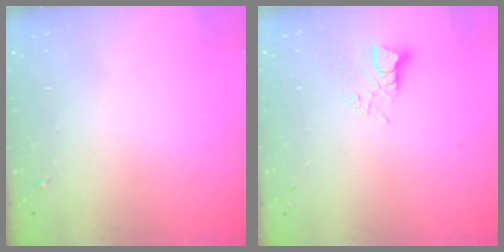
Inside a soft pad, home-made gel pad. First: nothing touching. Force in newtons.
{"total": 3.8, "press": 3.7, "slide": 0.3}